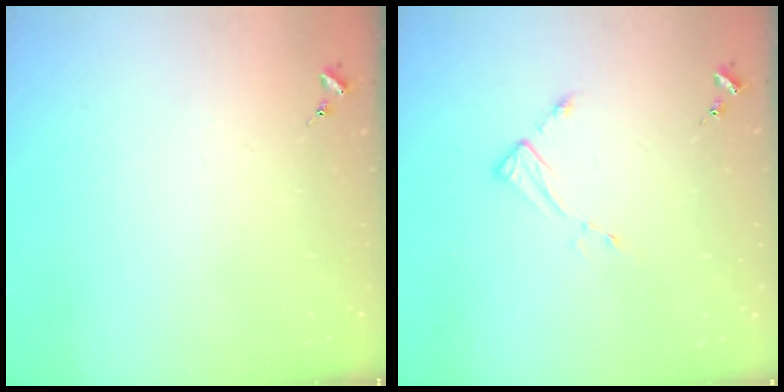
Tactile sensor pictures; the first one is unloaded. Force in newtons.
{"total": 4.4, "press": 4.3, "slide": 0.5}